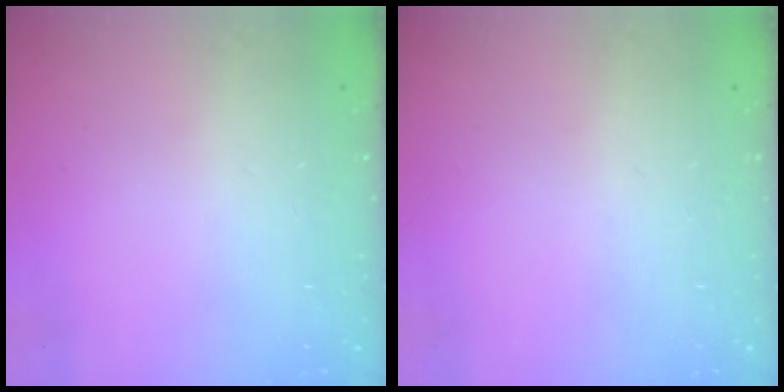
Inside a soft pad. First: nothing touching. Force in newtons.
{"total": 0.0}